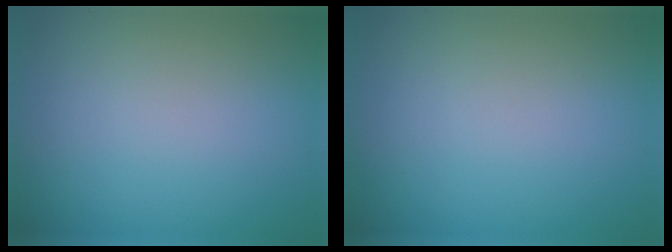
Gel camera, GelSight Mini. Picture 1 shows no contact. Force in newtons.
{"total": 0.0}